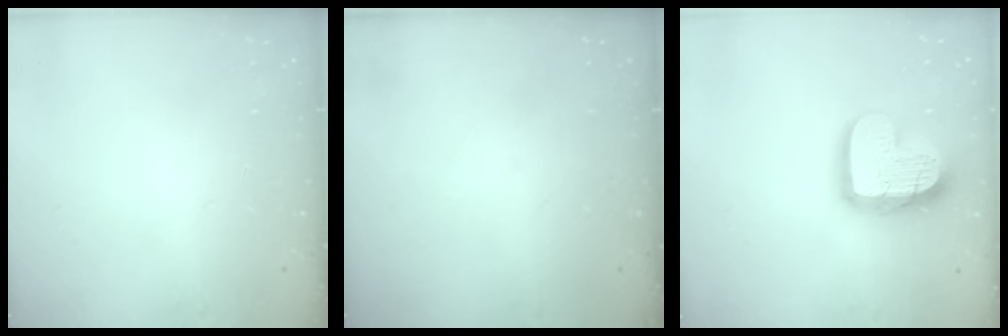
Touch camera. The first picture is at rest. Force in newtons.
{"total": 0.0}
{"total": 18.3, "press": 18.2, "slide": 1.9}